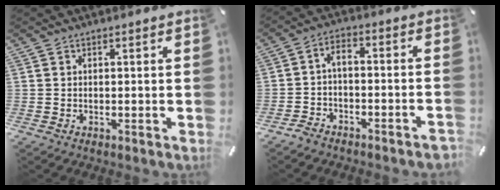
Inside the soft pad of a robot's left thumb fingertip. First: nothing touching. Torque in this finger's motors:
{"motor_torque": [0.65, 0.88, 0.61, 0.43, 0.07]}